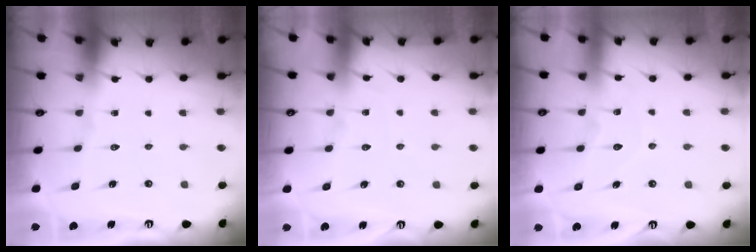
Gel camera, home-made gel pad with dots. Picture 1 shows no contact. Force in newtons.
{"total": 6.1, "press": 6.0, "slide": 0.9}
{"total": 6.5, "press": 6.5, "slide": 0.8}